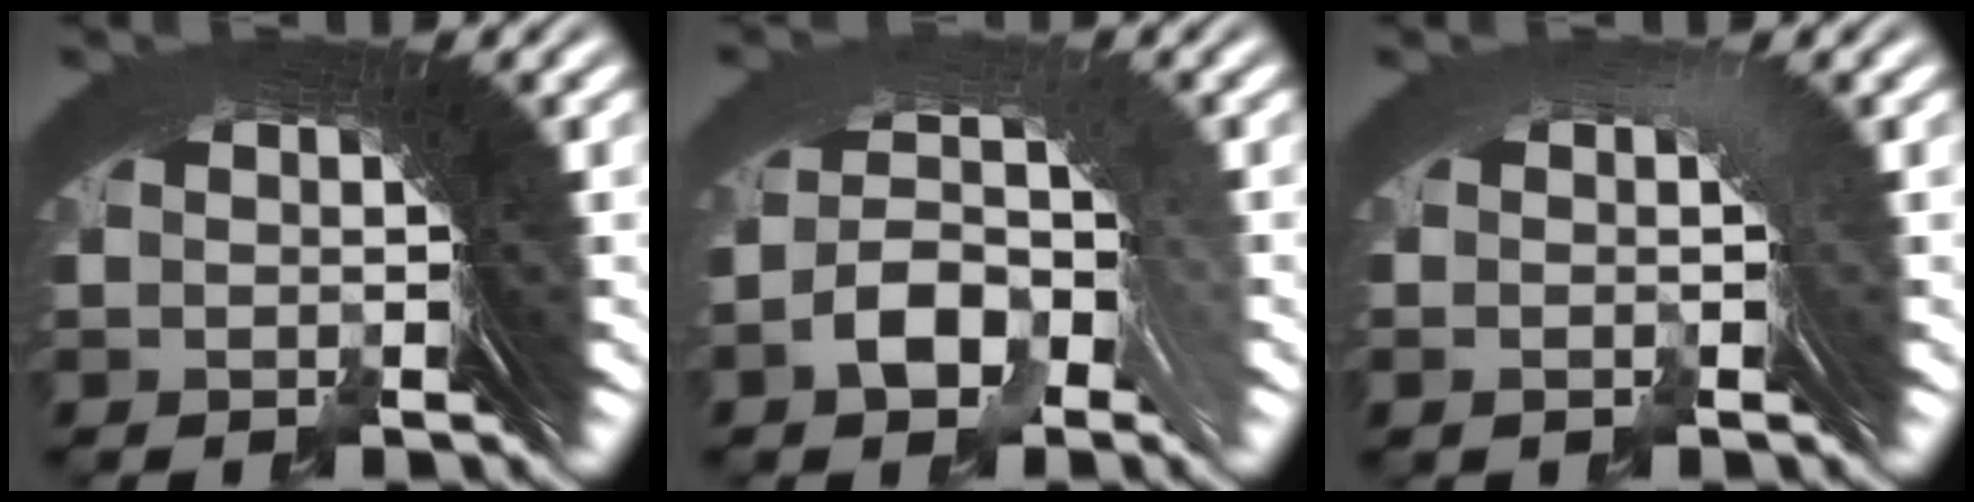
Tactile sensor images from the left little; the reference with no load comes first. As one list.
[{"total": 3.6, "force": [-0.3, 2.2, 2.9], "torque": [-0.067, 0.000, 0.000]}, {"total": 0.7, "force": [-0.7, 0.0, 0.0], "torque": [0.018, 0.009, -0.015]}]